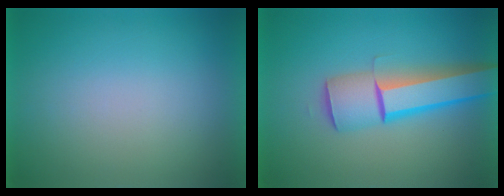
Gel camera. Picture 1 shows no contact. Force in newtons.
{"total": 5.2}